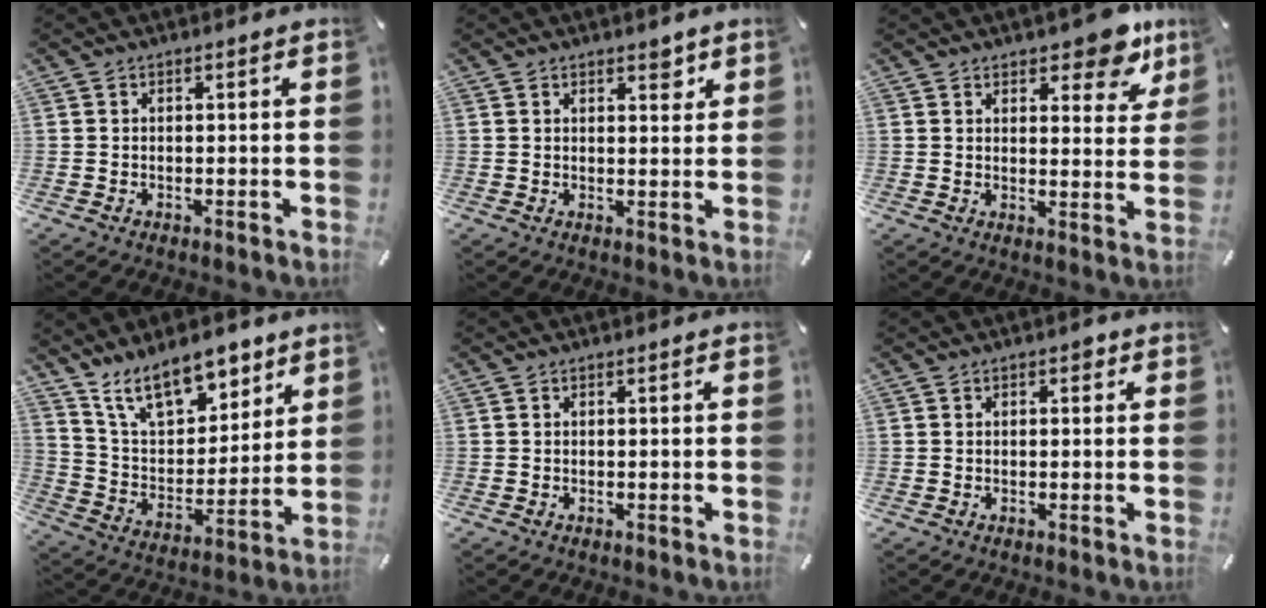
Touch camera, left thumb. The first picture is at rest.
{"total": 2.8, "force": [2.0, 1.5, 1.3], "torque": [0.003, -0.016, 0.029]}
{"total": 9.7, "force": [7.4, 4.3, 4.5], "torque": [-0.039, -0.054, 0.127]}
{"total": 15.1, "force": [11.4, 7.4, 6.6], "torque": [-0.121, -0.066, 0.210]}
{"total": 0.0}
{"total": 1.4, "force": [0.5, 1.0, 0.8], "torque": [-0.002, 0.000, 0.003]}